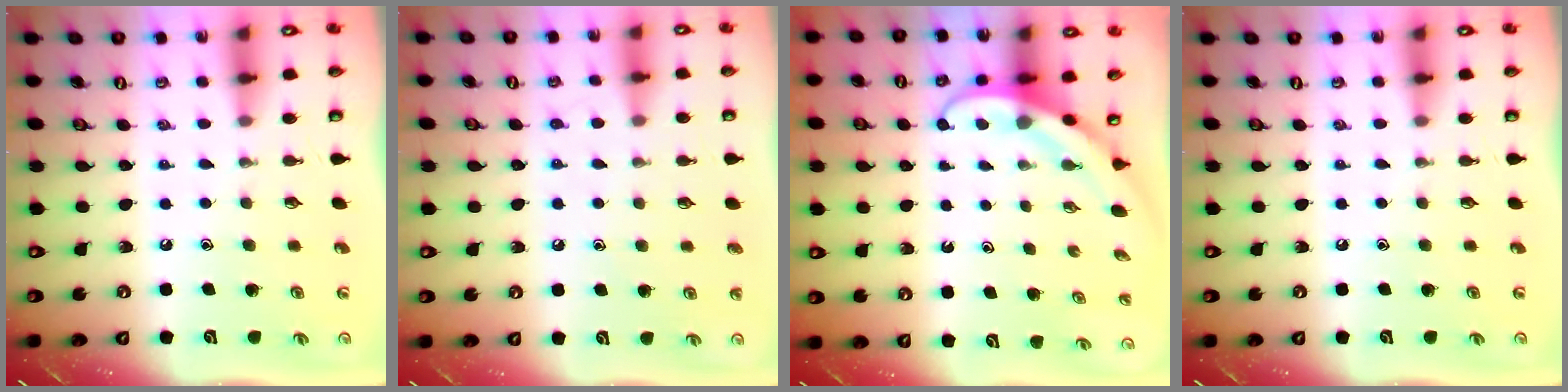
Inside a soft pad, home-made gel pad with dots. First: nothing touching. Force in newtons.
{"total": 5.1, "press": 5.1, "slide": 0.5}
{"total": 3.7, "press": 3.7, "slide": 0.3}
{"total": 0.0}